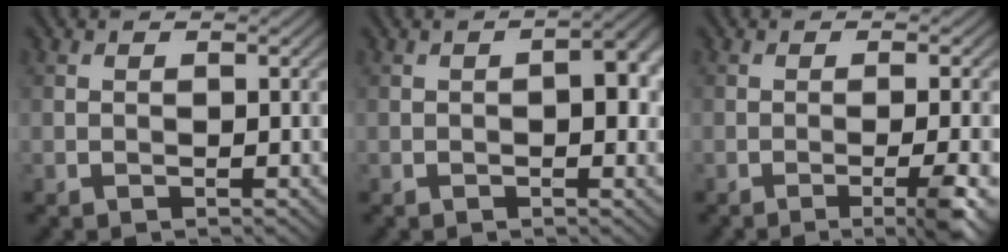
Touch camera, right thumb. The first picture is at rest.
{"total": 4.1, "force": [0.0, 1.9, 3.7], "torque": [-0.048, 0.004, -0.001]}
{"total": 4.9, "force": [-1.7, 0.6, 4.5], "torque": [-0.065, 0.009, -0.033]}